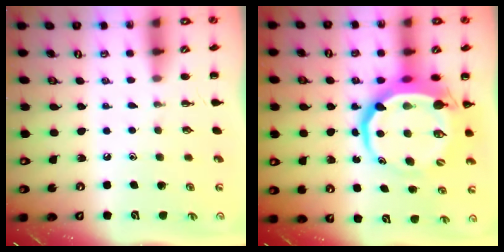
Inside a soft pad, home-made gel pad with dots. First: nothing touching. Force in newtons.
{"total": 13.2, "press": 12.7, "slide": 3.3}